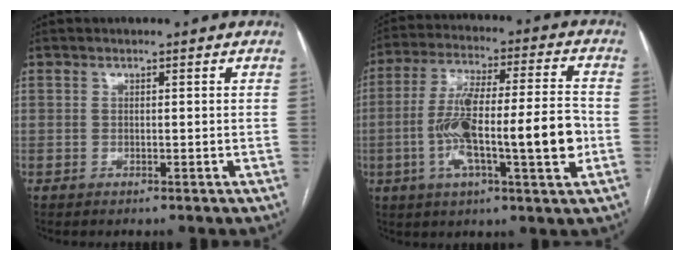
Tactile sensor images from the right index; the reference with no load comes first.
{"total": 17.2, "force": [-3.4, 2.4, 16.7], "torque": [-0.293, 0.015, -0.054]}